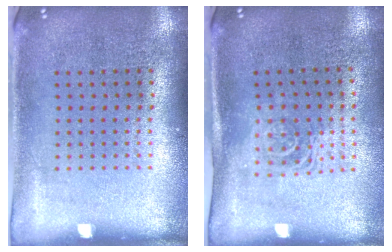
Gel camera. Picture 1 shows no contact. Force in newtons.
{"total": 1.6, "press": 1.3, "slide": 1.0}